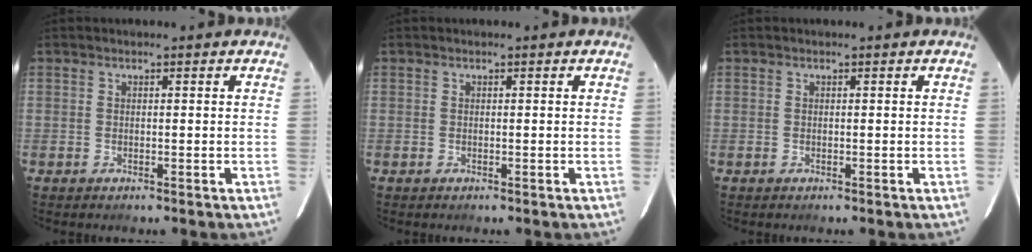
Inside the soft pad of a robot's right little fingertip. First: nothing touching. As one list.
[{"total": 0.0}, {"total": 0.0}]